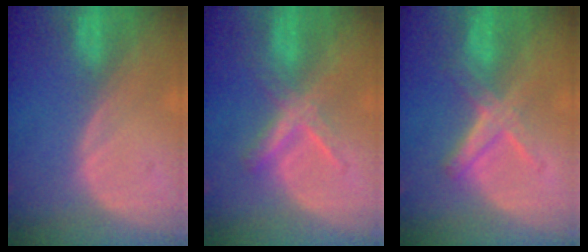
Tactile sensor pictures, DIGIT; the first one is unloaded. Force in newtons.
{"total": 5.6, "press": 5.5, "slide": 1.2}
{"total": 5.8, "press": 5.5, "slide": 1.8}